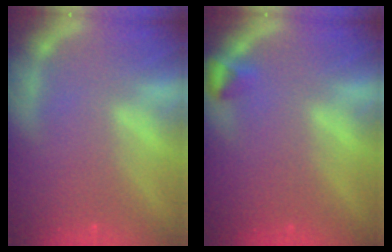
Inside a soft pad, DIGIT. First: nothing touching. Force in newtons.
{"total": 1.5}